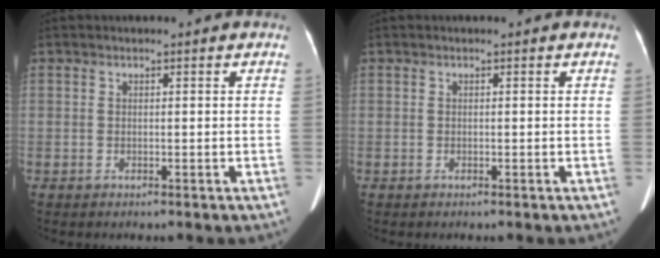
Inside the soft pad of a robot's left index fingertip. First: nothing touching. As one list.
[{"total": 0.0}]